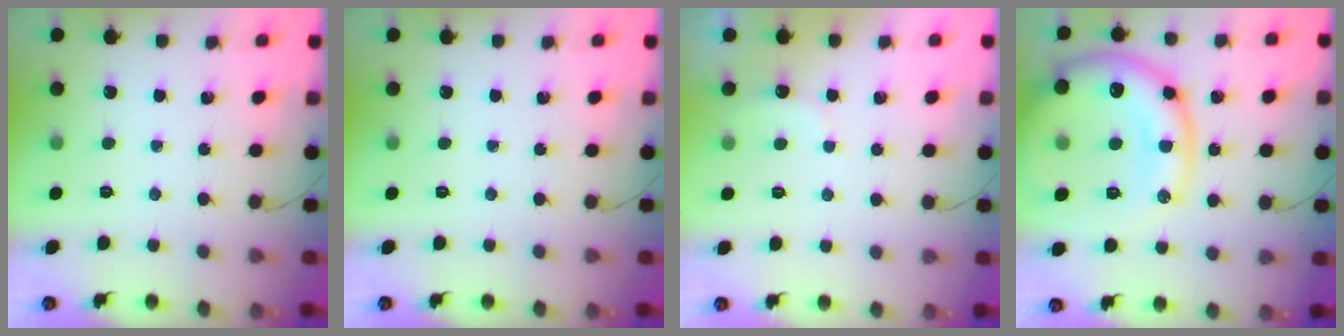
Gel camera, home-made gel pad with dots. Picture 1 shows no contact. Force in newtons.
{"total": 0.0}
{"total": 5.3, "press": 5.2, "slide": 0.9}
{"total": 23.6, "press": 23.5, "slide": 2.8}